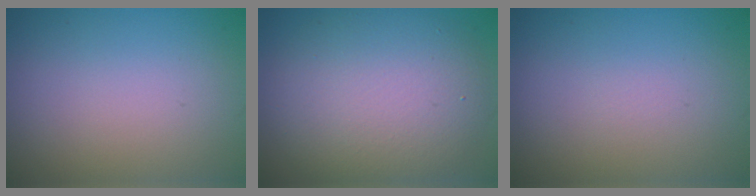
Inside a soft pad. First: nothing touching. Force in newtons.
{"total": 8.3, "press": 8.3, "slide": 0.3}
{"total": 0.0}